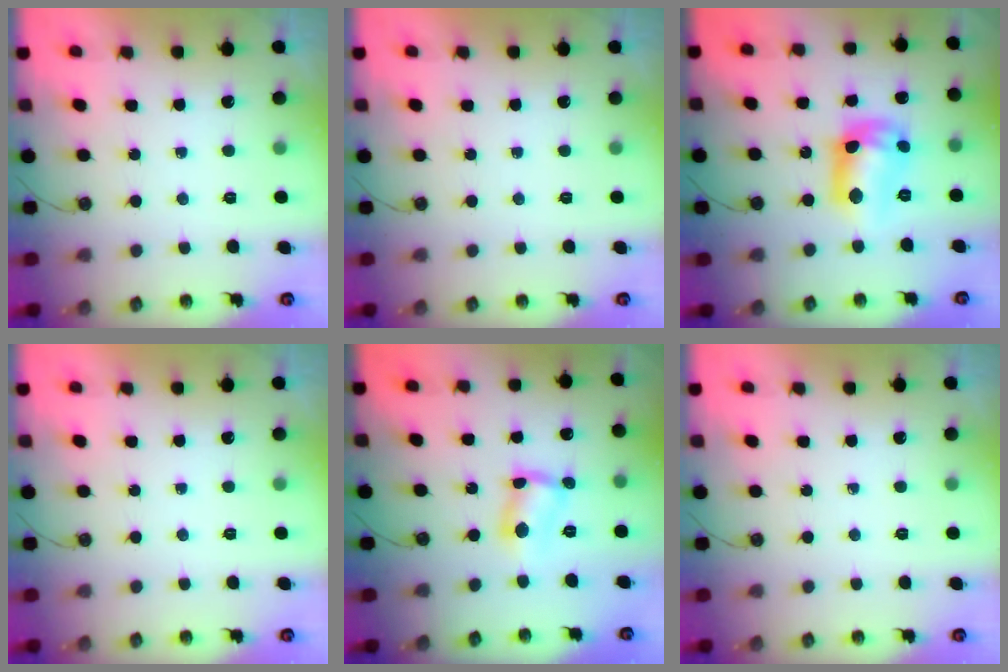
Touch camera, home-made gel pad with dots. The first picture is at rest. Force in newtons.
{"total": 0.0}
{"total": 12.3, "press": 12.3, "slide": 1.3}
{"total": 0.0}
{"total": 5.6, "press": 5.6, "slide": 0.3}
{"total": 0.0}